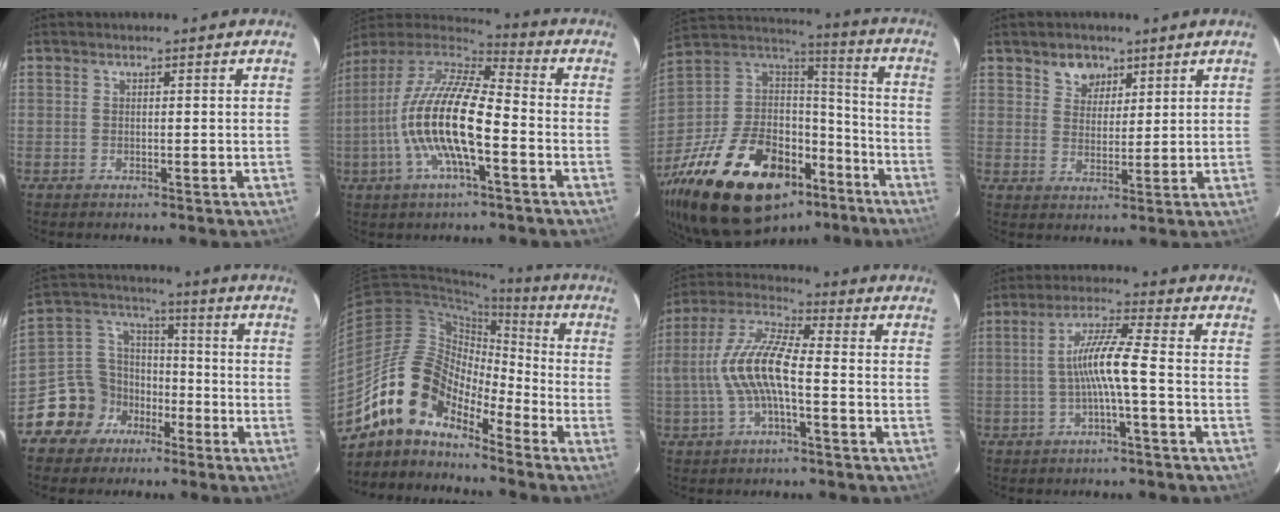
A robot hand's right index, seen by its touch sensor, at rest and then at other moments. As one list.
[{"total": 17.3, "force": [-4.3, 4.4, 16.1], "torque": [-0.306, -0.008, -0.088]}, {"total": 34.6, "force": [-20.8, 18.8, 20.3], "torque": [-0.416, 0.007, -0.313]}, {"total": 4.8, "force": [3.1, 3.4, 1.3], "torque": [-0.013, 0.005, 0.057]}, {"total": 11.7, "force": [-7.0, 9.2, 1.9], "torque": [-0.059, 0.056, -0.120]}, {"total": 13.7, "force": [-10.9, 5.6, 6.0], "torque": [-0.100, 0.019, -0.218]}, {"total": 12.1, "force": [-2.1, 3.3, 11.4], "torque": [-0.238, 0.011, -0.041]}, {"total": 7.4, "force": [-1.7, -0.5, 7.2], "torque": [-0.150, 0.009, -0.029]}]